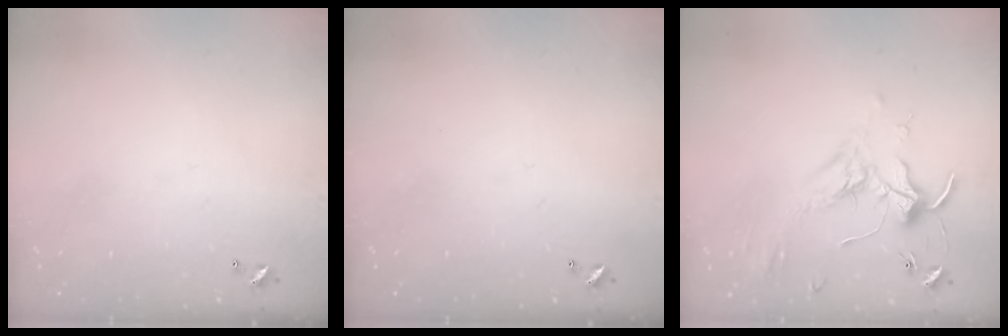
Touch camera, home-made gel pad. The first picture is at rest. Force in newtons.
{"total": 0.0}
{"total": 1.8, "press": 1.8, "slide": 0.4}